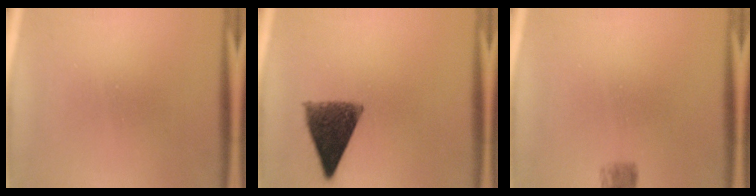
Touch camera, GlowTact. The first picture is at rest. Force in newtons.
{"total": 10.1}
{"total": 2.6}